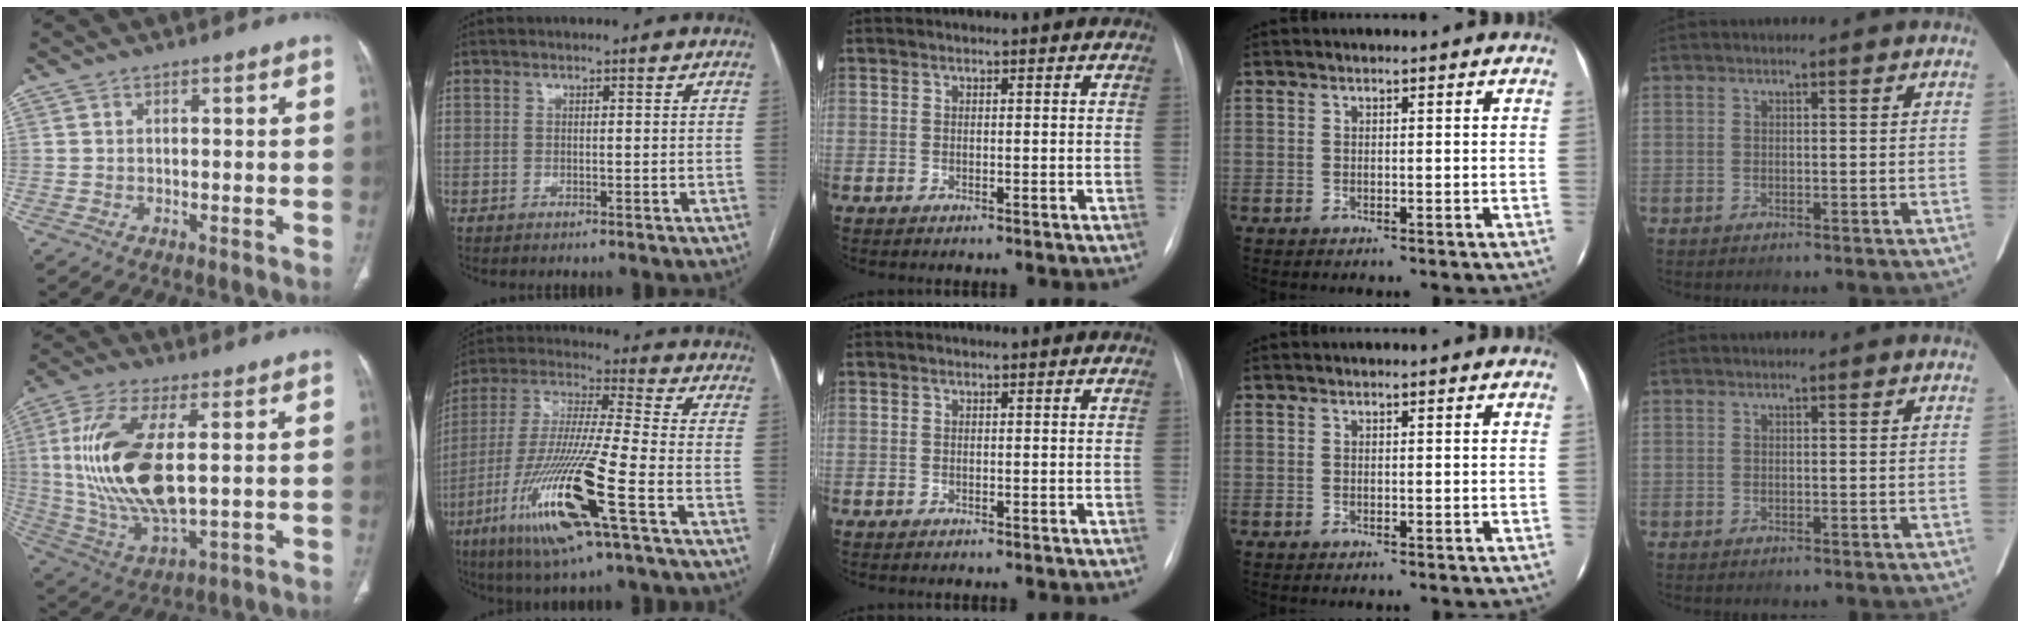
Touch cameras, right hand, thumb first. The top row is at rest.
{"thumb": {"total": 18.9, "force": [2.1, 7.9, 17.1], "torque": [-0.362, -0.016, 0.049]}, "index": {"total": 19.5, "force": [-8.5, 0.7, 17.5], "torque": [-0.385, -0.037, -0.161]}}